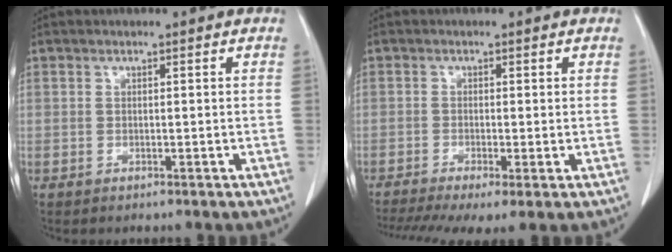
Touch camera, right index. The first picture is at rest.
{"total": 9.0, "force": [-5.4, 2.5, 6.7], "torque": [-0.122, -0.012, -0.089]}